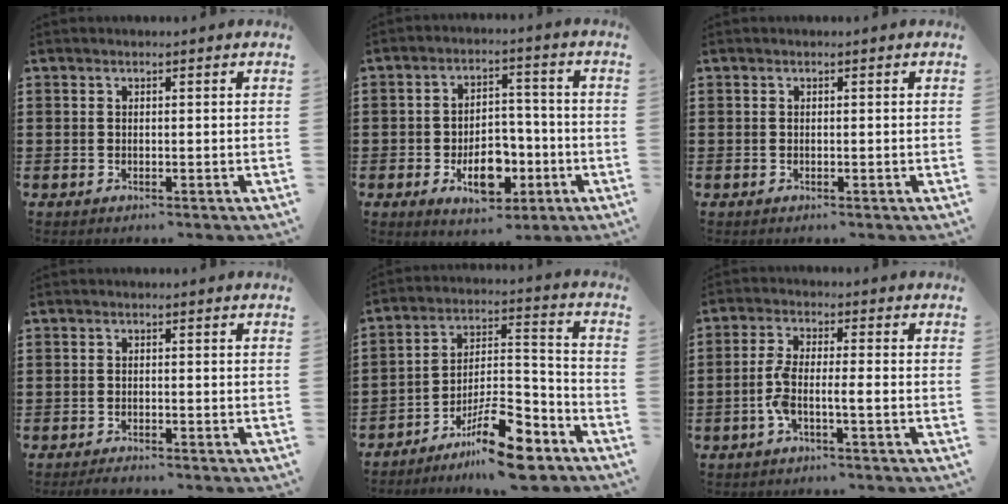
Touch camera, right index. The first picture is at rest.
{"total": 9.0, "force": [-3.1, 5.6, 6.3], "torque": [-0.091, 0.005, -0.055]}
{"total": 0.0}
{"total": 0.9, "force": [-0.9, 0.1, 0.2], "torque": [-0.004, -0.002, -0.016]}
{"total": 12.7, "force": [-9.3, 3.8, 7.7], "torque": [-0.119, 0.048, -0.167]}
{"total": 4.7, "force": [-1.8, 0.7, 4.3], "torque": [-0.102, -0.011, -0.041]}